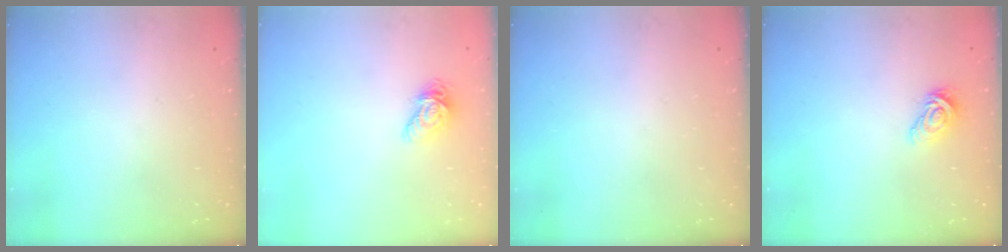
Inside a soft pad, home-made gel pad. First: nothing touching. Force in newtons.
{"total": 7.5, "press": 7.5, "slide": 0.2}
{"total": 0.0}
{"total": 8.0, "press": 8.0, "slide": 0.3}